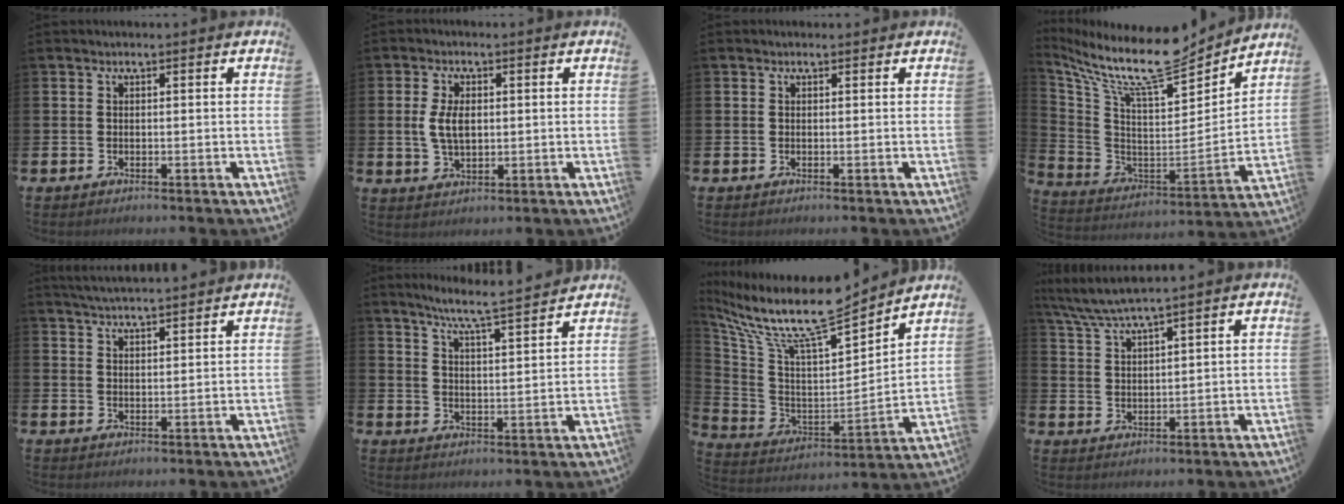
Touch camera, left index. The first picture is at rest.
{"total": 4.6, "force": [0.8, 2.5, 3.8], "torque": [-0.066, 0.004, 0.011]}
{"total": 0.0}
{"total": 13.3, "force": [11.0, 3.2, 6.7], "torque": [-0.149, -0.077, 0.183]}
{"total": 3.8, "force": [3.7, -0.2, 0.5], "torque": [-0.017, -0.015, 0.067]}
{"total": 6.9, "force": [6.4, -0.4, 2.6], "torque": [-0.066, -0.039, 0.109]}
{"total": 11.8, "force": [10.1, 1.8, 5.9], "torque": [-0.149, -0.081, 0.168]}
{"total": 4.8, "force": [4.4, -0.5, 2.0], "torque": [-0.054, -0.019, 0.077]}